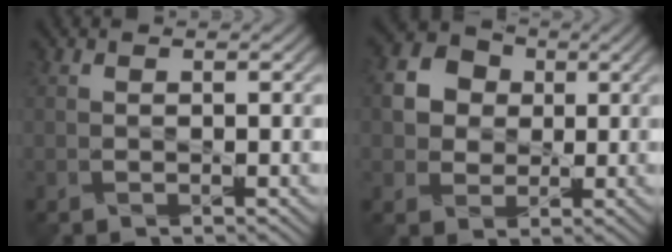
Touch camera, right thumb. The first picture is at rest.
{"total": 6.5, "force": [1.1, 5.7, 3.0], "torque": [-0.096, 0.011, 0.007]}